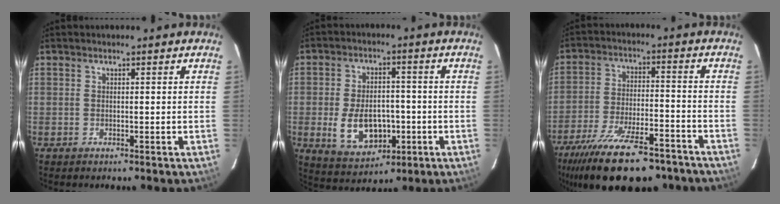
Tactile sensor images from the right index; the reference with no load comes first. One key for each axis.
{"total": 11.4, "fx": -2.8, "fy": 7.3, "fz": 8.3, "tx": -0.175, "ty": -0.005, "tz": -0.028}
{"total": 22.8, "fx": -17.4, "fy": 7.3, "fz": 12.7, "tx": -0.248, "ty": -0.039, "tz": -0.261}